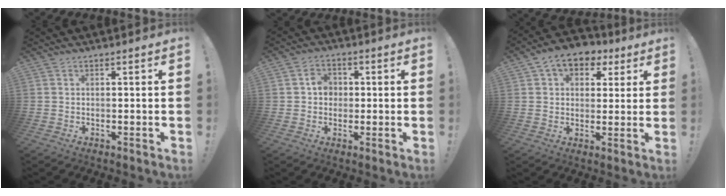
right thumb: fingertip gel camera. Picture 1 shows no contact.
{"total": 5.0, "force": [0.2, 4.4, 2.4], "torque": [-0.029, 0.006, -0.001]}
{"total": 8.9, "force": [4.5, 6.3, 4.4], "torque": [-0.060, -0.015, 0.086]}